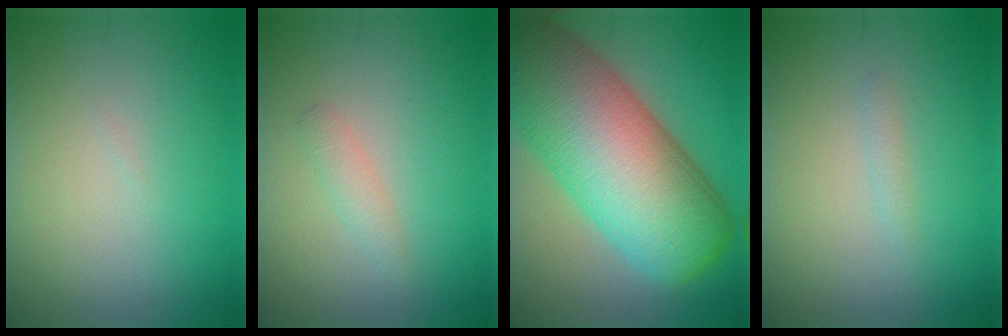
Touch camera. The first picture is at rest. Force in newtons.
{"total": 1.3, "press": 1.3, "slide": 0.1}
{"total": 16.9, "press": 16.9, "slide": 0.9}
{"total": 0.6, "press": 0.6, "slide": 0.1}